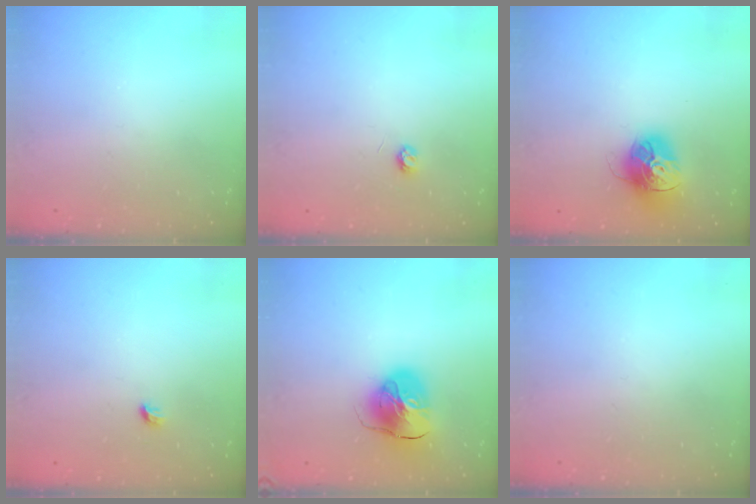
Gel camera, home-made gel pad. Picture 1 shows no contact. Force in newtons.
{"total": 3.3, "press": 3.3, "slide": 0.2}
{"total": 14.9, "press": 14.9, "slide": 1.6}
{"total": 3.6, "press": 3.5, "slide": 1.0}
{"total": 11.2, "press": 11.1, "slide": 1.5}
{"total": 0.0}